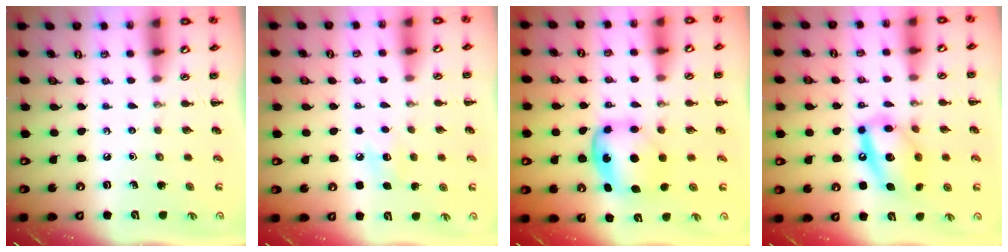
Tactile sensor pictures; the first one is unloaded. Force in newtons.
{"total": 6.8, "press": 6.5, "slide": 1.9}
{"total": 6.1, "press": 6.1, "slide": 0.3}
{"total": 16.0, "press": 15.8, "slide": 2.5}